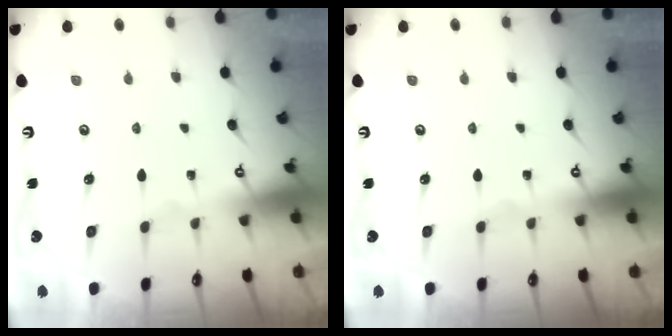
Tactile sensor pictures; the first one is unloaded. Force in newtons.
{"total": 0.0}